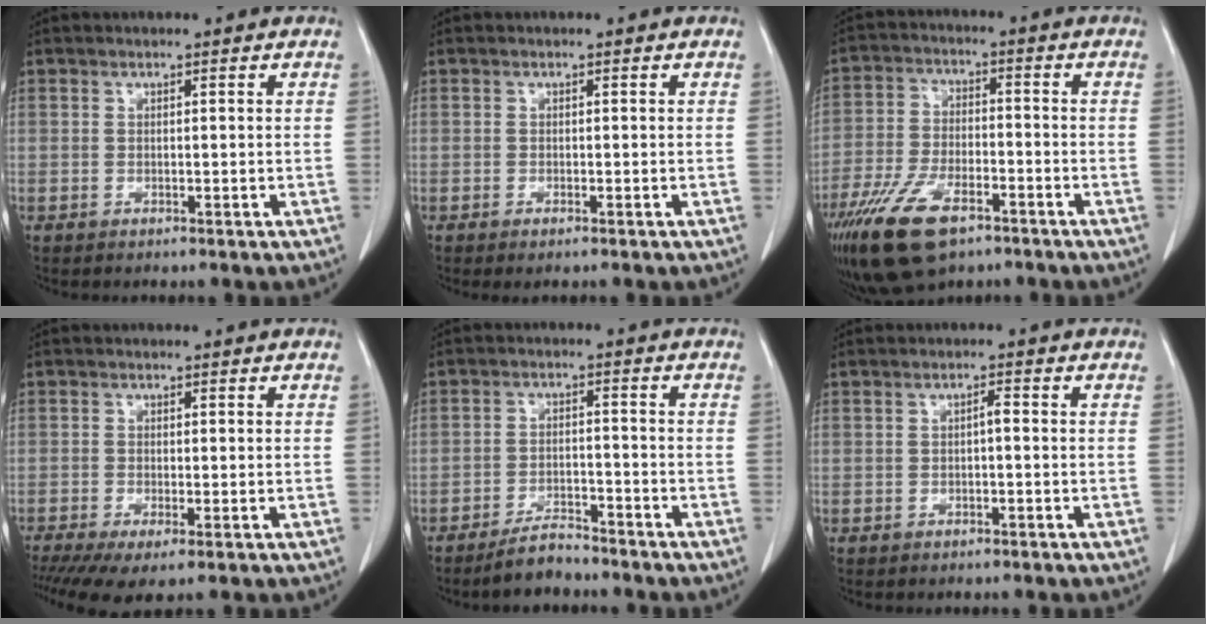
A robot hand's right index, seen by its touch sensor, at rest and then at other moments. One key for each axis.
{"total": 0.9, "fx": -0.6, "fy": 0.1, "fz": 0.6, "tx": -0.013, "ty": -0.003, "tz": -0.007}
{"total": 12.8, "fx": -8.0, "fy": 5.4, "fz": 8.4, "tx": -0.170, "ty": -0.014, "tz": -0.144}
{"total": 6.1, "fx": -3.7, "fy": 1.4, "fz": 4.6, "tx": -0.078, "ty": -0.016, "tz": -0.066}
{"total": 4.6, "fx": -4.2, "fy": 1.0, "fz": 1.5, "tx": -0.030, "ty": -0.007, "tz": -0.076}
{"total": 1.2, "fx": -0.2, "fy": 0.3, "fz": 1.1, "tx": -0.018, "ty": 0.004, "tz": -0.003}